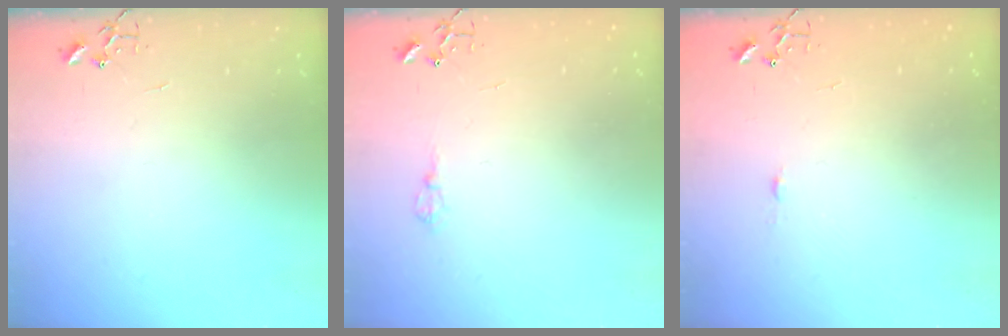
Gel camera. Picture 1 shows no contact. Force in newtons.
{"total": 6.5, "press": 6.4, "slide": 0.8}
{"total": 3.3, "press": 3.3, "slide": 0.4}